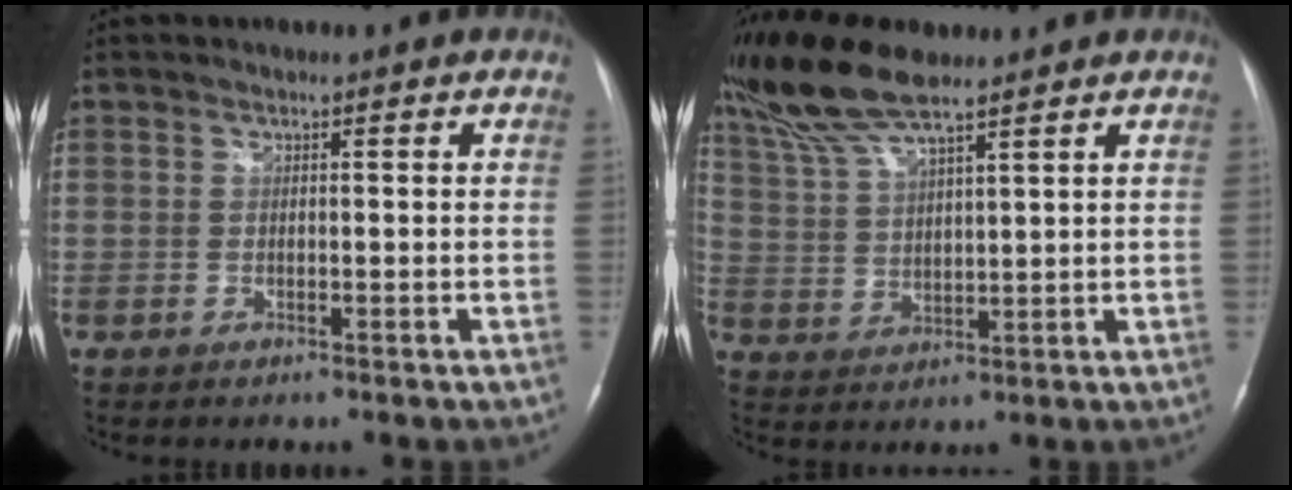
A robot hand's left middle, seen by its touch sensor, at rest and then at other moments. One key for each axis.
{"total": 10.6, "fx": 8.6, "fy": 1.6, "fz": 6.0, "tx": -0.138, "ty": 0.017, "tz": 0.171}